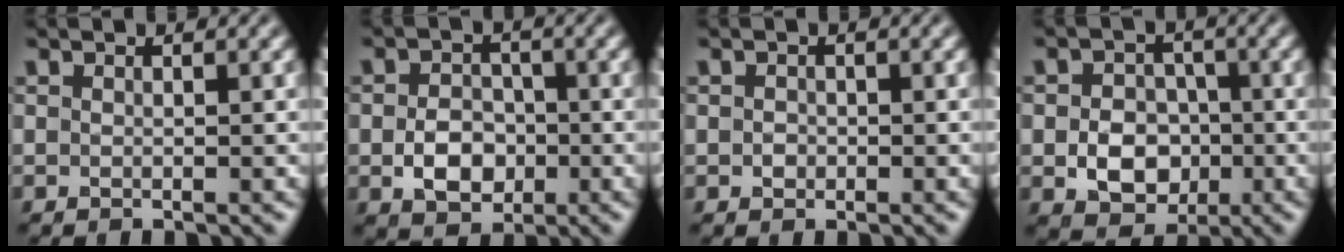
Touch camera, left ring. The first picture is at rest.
{"total": 3.9, "force": [-1.0, 2.9, 2.4], "torque": [-0.040, 0.000, -0.021]}
{"total": 0.8, "force": [-0.1, 0.7, 0.3], "torque": [-0.003, -0.004, -0.004]}
{"total": 4.8, "force": [-1.1, 3.8, 2.7], "torque": [-0.043, -0.003, -0.021]}